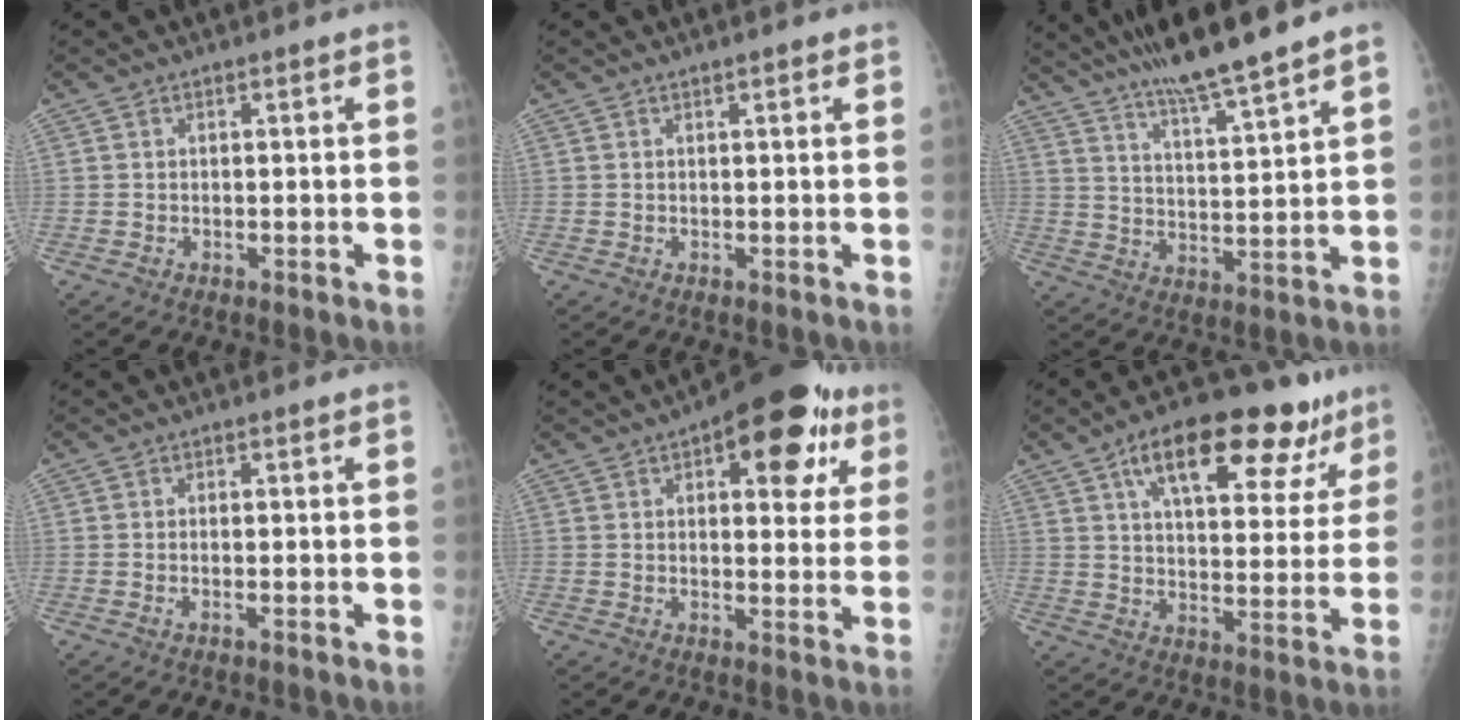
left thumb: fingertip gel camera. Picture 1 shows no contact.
{"total": 1.0, "force": [0.7, 0.2, 0.7], "torque": [-0.008, 0.001, 0.010]}
{"total": 12.1, "force": [9.6, 0.2, 7.2], "torque": [-0.114, -0.047, 0.167]}
{"total": 0.5, "force": [-0.4, 0.0, 0.4], "torque": [-0.007, 0.000, -0.005]}
{"total": 16.5, "force": [7.6, 7.6, 12.6], "torque": [-0.112, -0.011, 0.092]}
{"total": 21.2, "force": [12.3, 8.8, 14.8], "torque": [-0.173, -0.014, 0.185]}